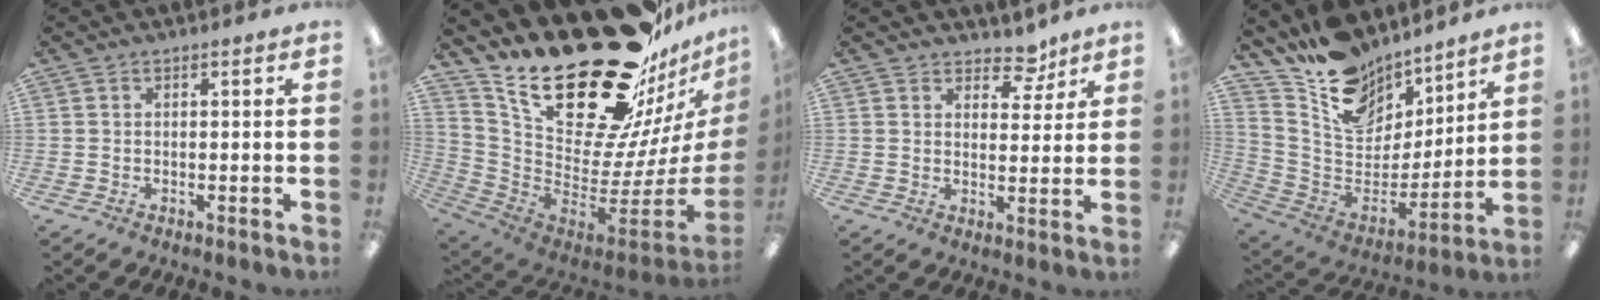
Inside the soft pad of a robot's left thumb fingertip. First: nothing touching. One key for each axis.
{"total": 34.8, "fx": 23.4, "fy": 15.6, "fz": 20.4, "tx": -0.279, "ty": -0.184, "tz": 0.452}
{"total": 6.2, "fx": 4.9, "fy": 3.0, "fz": 2.1, "tx": -0.016, "ty": -0.031, "tz": 0.083}
{"total": 15.6, "fx": 13.3, "fy": 7.3, "fz": 3.7, "tx": -0.101, "ty": -0.109, "tz": 0.247}